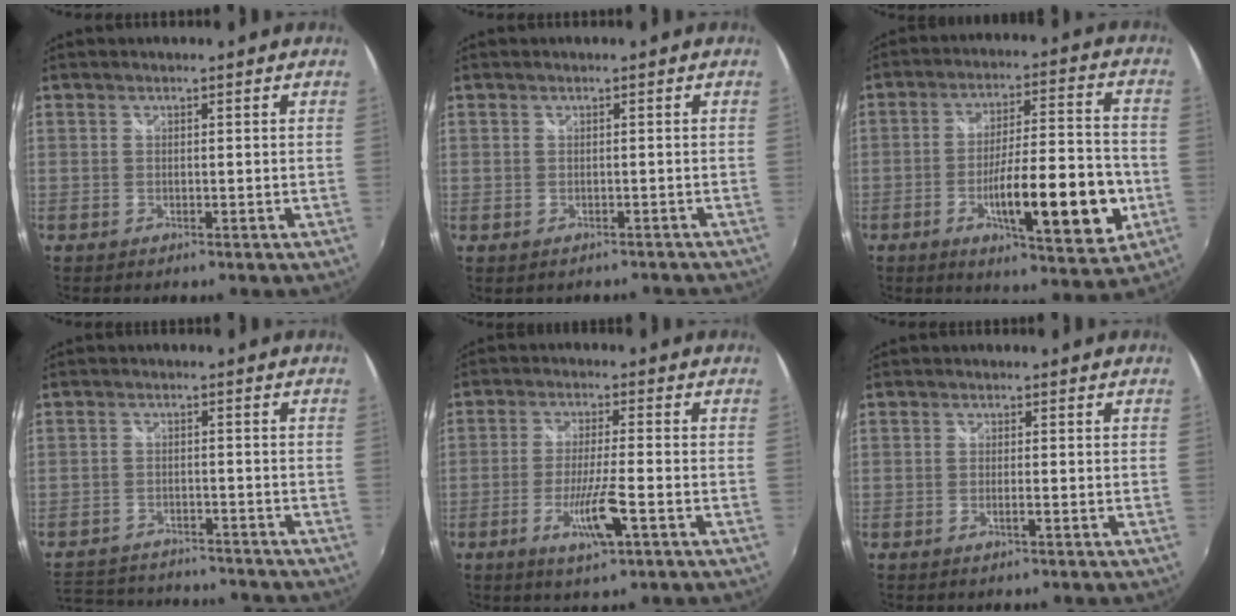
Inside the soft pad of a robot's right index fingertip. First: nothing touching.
{"total": 2.5, "force": [-1.7, 1.7, 0.7], "torque": [-0.011, -0.003, -0.019]}
{"total": 17.2, "force": [-5.3, 3.9, 15.9], "torque": [-0.253, -0.010, -0.071]}
{"total": 14.1, "force": [-12.4, 4.9, 4.6], "torque": [-0.118, 0.019, -0.179]}
{"total": 8.2, "force": [-3.4, 0.6, 7.5], "torque": [-0.145, -0.014, -0.061]}
{"total": 1.4, "force": [-0.5, -0.1, 1.3], "torque": [-0.023, -0.001, -0.010]}